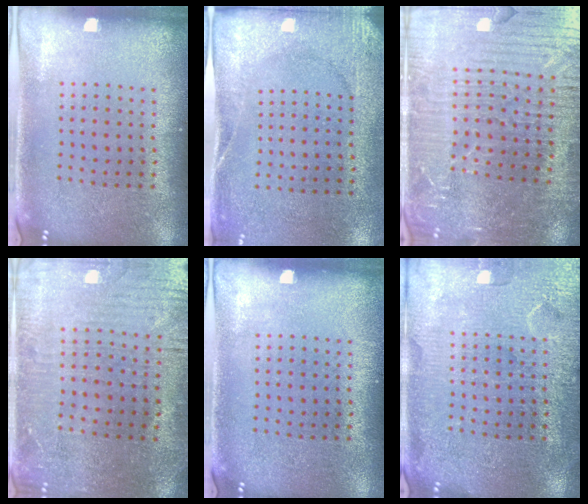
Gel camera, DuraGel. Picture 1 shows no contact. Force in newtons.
{"total": 2.6, "press": 2.1, "slide": 1.6}
{"total": 4.8, "press": 4.5, "slide": 1.6}
{"total": 1.1, "press": 1.0, "slide": 0.4}
{"total": 0.0}
{"total": 5.5, "press": 5.4, "slide": 0.7}